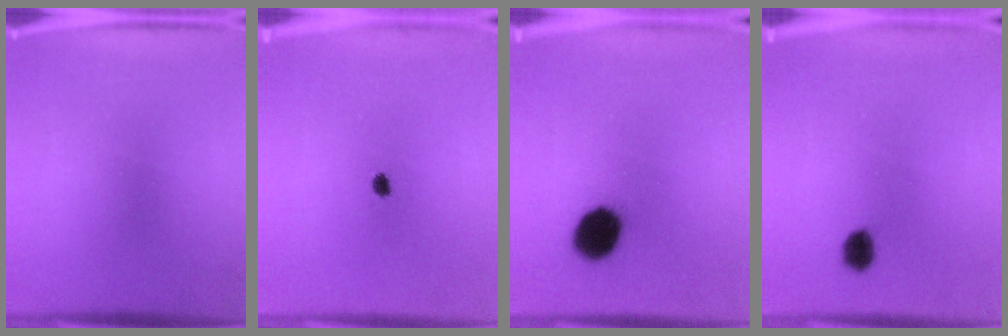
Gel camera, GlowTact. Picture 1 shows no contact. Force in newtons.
{"total": 1.5}
{"total": 10.5}
{"total": 3.2}